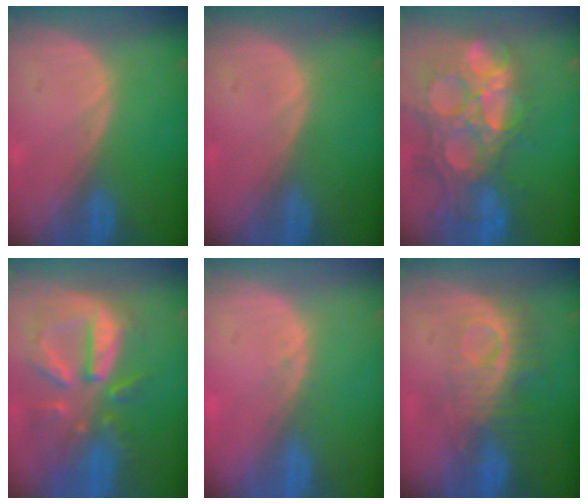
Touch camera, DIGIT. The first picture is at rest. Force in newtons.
{"total": 0.0}
{"total": 14.7, "press": 12.1, "slide": 8.3}
{"total": 10.7, "press": 9.4, "slide": 5.1}
{"total": 1.0, "press": 0.9, "slide": 0.3}
{"total": 9.4, "press": 8.2, "slide": 4.5}